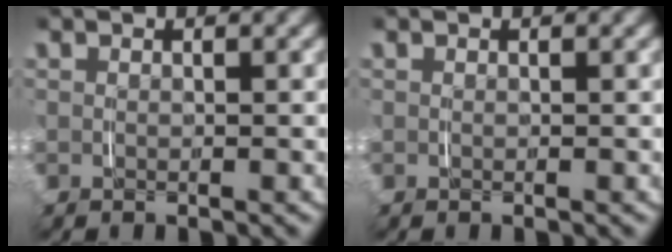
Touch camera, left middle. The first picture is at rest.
{"total": 0.0}